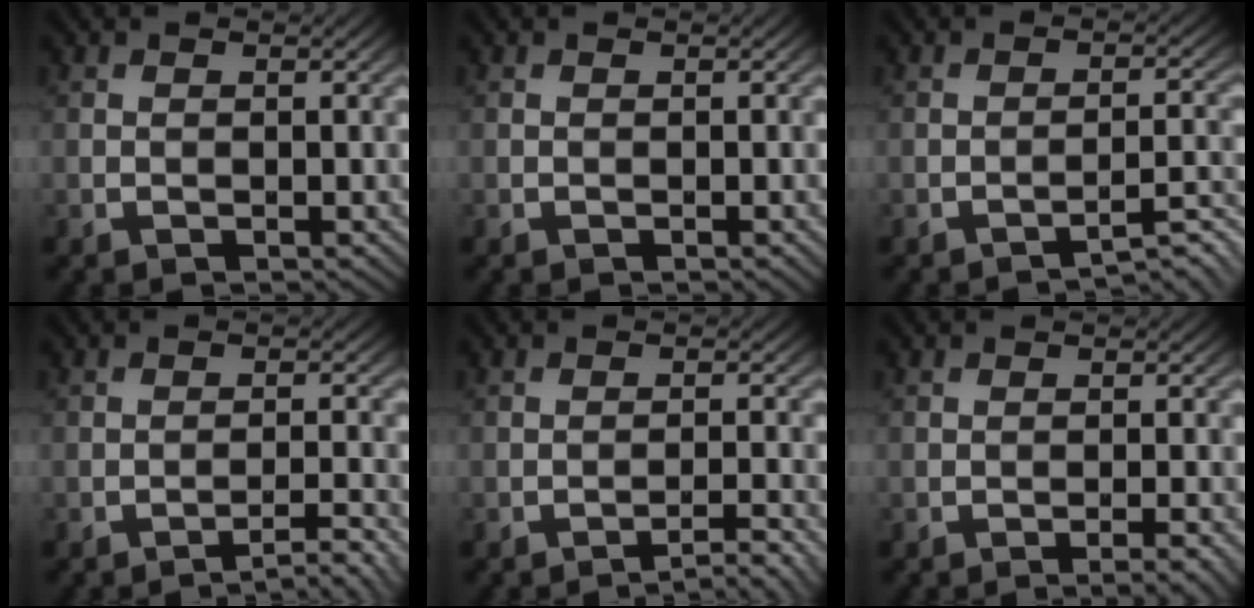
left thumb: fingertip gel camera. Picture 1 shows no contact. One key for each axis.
{"total": 0.0}
{"total": 2.9, "fx": -2.8, "fy": -0.6, "fz": 0.8, "tx": -0.009, "ty": 0.013, "tz": -0.037}
{"total": 2.7, "fx": -2.4, "fy": -0.6, "fz": 1.2, "tx": -0.018, "ty": 0.009, "tz": -0.035}
{"total": 2.6, "fx": -2.3, "fy": -0.6, "fz": 1.0, "tx": -0.017, "ty": 0.009, "tz": -0.036}
{"total": 2.3, "fx": -1.5, "fy": -0.1, "fz": 1.7, "tx": -0.030, "ty": 0.004, "tz": -0.025}